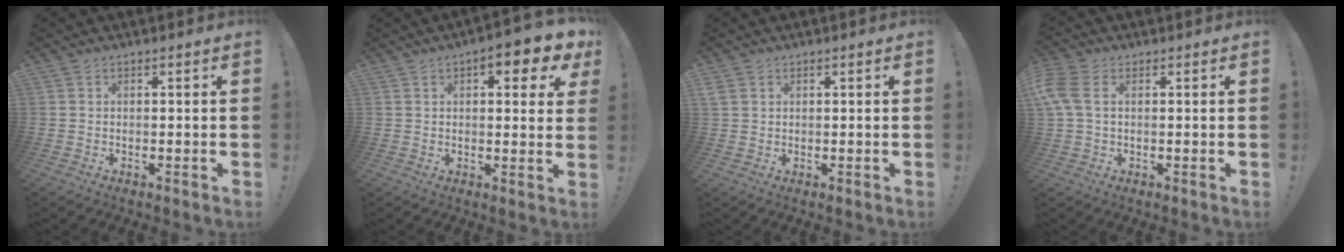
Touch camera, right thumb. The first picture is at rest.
{"total": 7.7, "force": [3.9, 2.6, 6.1], "torque": [-0.074, -0.016, 0.061]}
{"total": 2.6, "force": [1.3, 2.1, 0.8], "torque": [-0.010, -0.003, 0.025]}
{"total": 6.5, "force": [1.4, 4.2, 4.7], "torque": [-0.114, 0.001, 0.026]}